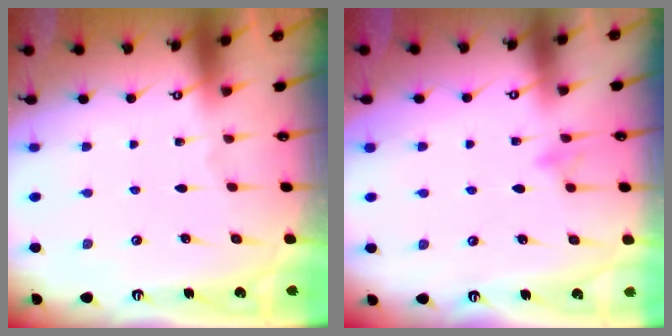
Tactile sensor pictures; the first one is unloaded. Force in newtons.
{"total": 7.7, "press": 7.7, "slide": 0.7}